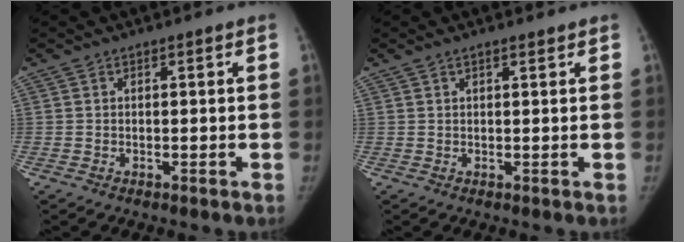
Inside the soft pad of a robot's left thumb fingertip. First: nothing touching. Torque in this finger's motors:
{"motor_torque": [0.47, -0.36, 0.54, -0.45, 0.12]}